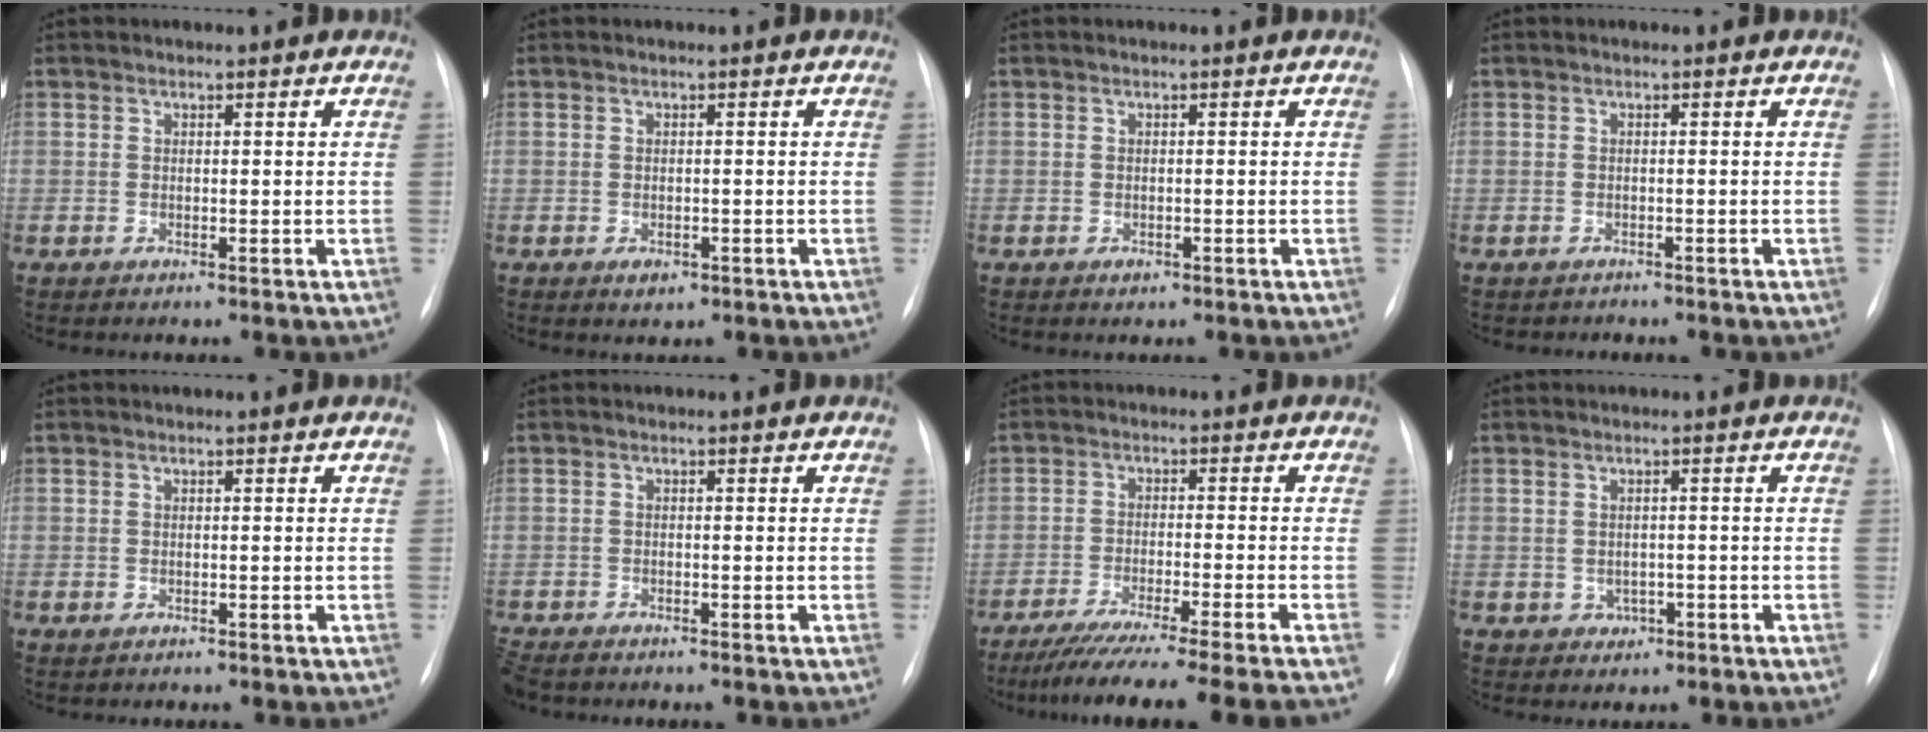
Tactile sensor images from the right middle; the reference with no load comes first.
{"total": 1.6, "force": [-0.8, 0.9, 1.0], "torque": [-0.011, 0.001, -0.005]}
{"total": 0.8, "force": [-0.5, 0.5, 0.4], "torque": [-0.005, 0.000, -0.004]}
{"total": 0.9, "force": [-0.8, 0.4, -0.2], "torque": [-0.001, -0.001, -0.014]}
{"total": 0.0}
{"total": 3.8, "force": [-3.2, 1.4, 1.4], "torque": [-0.025, -0.008, -0.055]}
{"total": 15.8, "force": [-13.5, -2.0, 8.0], "torque": [-0.107, -0.052, -0.207]}
{"total": 2.0, "force": [-0.7, 1.8, 0.5], "torque": [-0.005, 0.006, -0.004]}